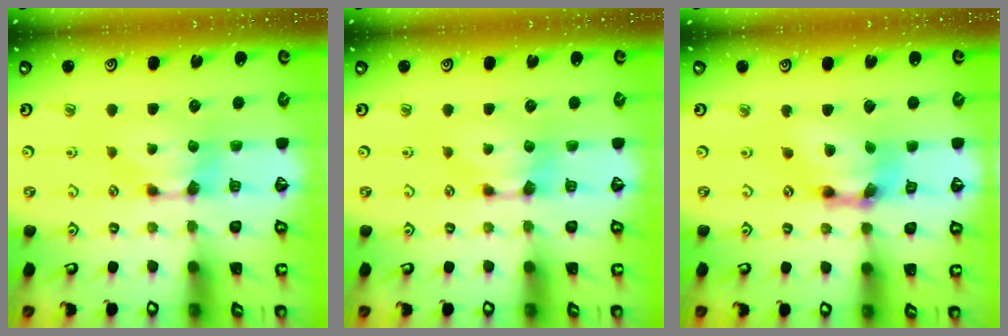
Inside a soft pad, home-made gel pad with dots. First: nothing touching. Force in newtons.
{"total": 0.0}
{"total": 9.1, "press": 8.5, "slide": 3.2}